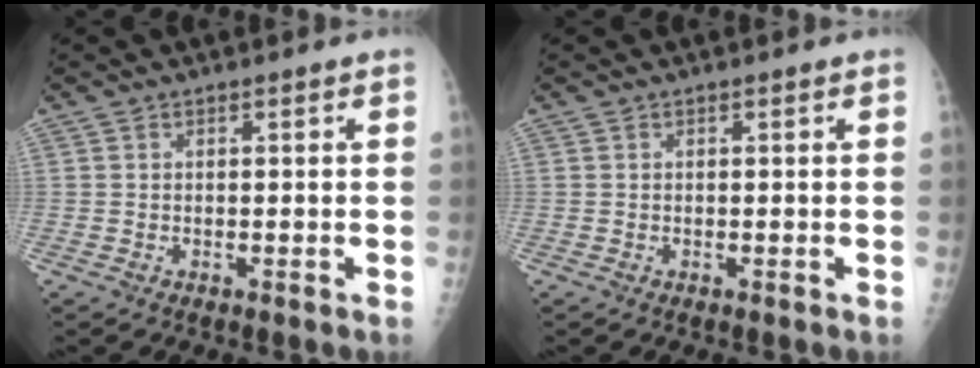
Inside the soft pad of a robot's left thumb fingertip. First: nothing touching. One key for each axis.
{"total": 0.0}